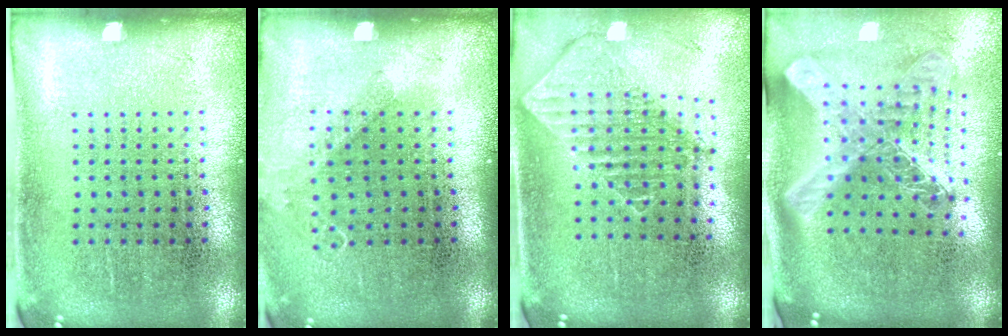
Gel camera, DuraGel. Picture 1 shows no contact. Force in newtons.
{"total": 0.8, "press": 0.8, "slide": 0.3}
{"total": 2.0, "press": 1.5, "slide": 1.3}
{"total": 2.9, "press": 2.1, "slide": 2.0}